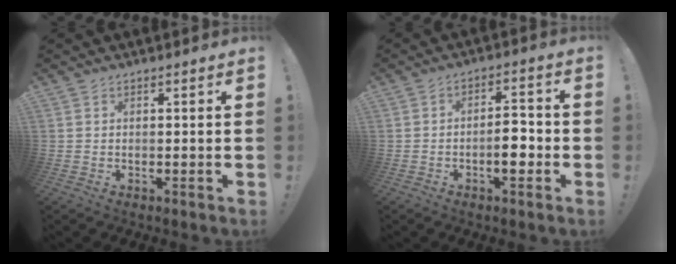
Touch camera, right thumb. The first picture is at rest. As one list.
[{"total": 7.4, "force": [-2.5, 3.2, 6.2], "torque": [-0.094, 0.013, -0.044]}]